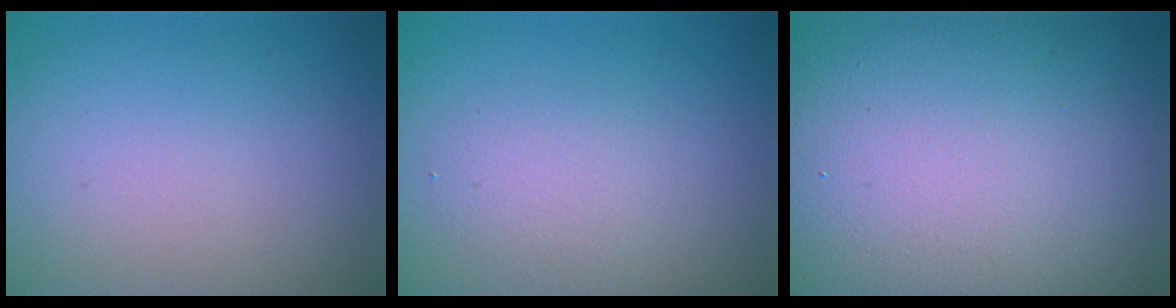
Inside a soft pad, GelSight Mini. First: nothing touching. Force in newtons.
{"total": 2.2, "press": 2.2, "slide": 0.1}
{"total": 19.2, "press": 19.2, "slide": 0.7}